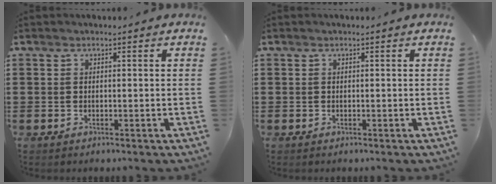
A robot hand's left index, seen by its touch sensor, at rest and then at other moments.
{"total": 0.0}